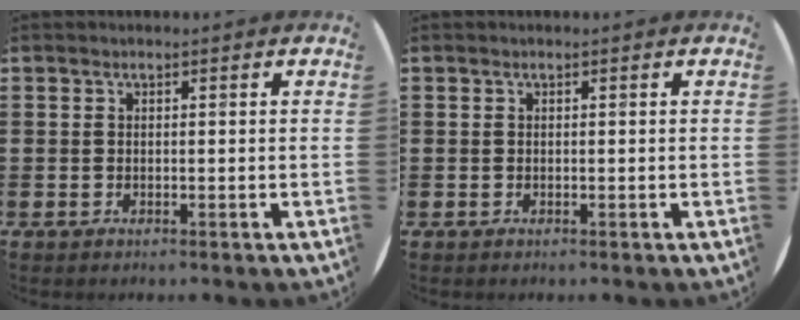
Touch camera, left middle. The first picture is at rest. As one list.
[{"total": 0.0}]